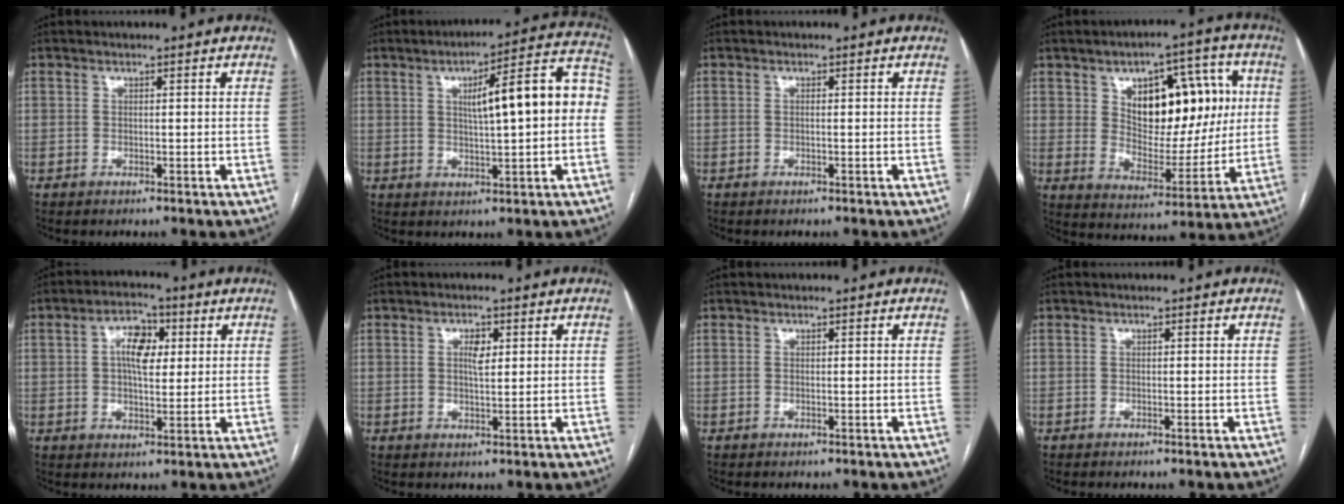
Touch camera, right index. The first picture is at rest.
{"total": 13.3, "force": [1.3, 2.4, 13.0], "torque": [-0.176, 0.044, 0.018]}
{"total": 0.0}
{"total": 16.1, "force": [4.2, 8.3, 13.2], "torque": [-0.178, 0.029, 0.073]}
{"total": 6.9, "force": [1.7, 3.6, 5.7], "torque": [-0.100, 0.018, 0.028]}
{"total": 2.8, "force": [0.8, 1.1, 2.4], "torque": [-0.042, 0.000, 0.014]}
{"total": 0.0}
{"total": 0.0}